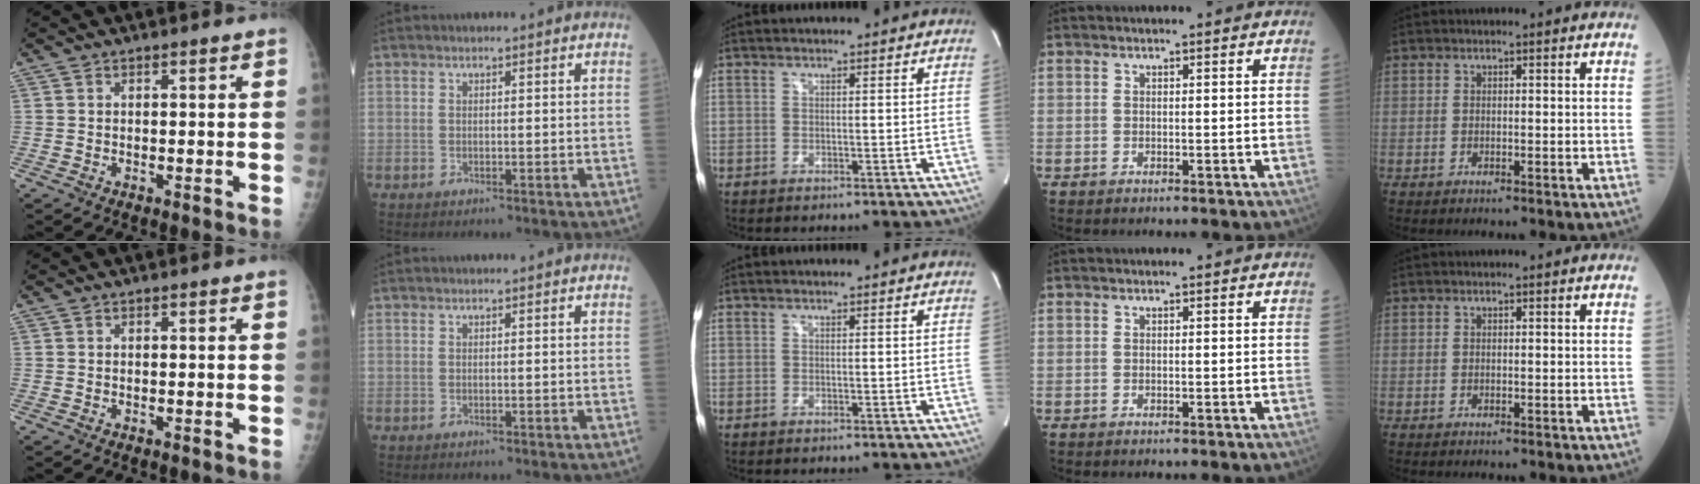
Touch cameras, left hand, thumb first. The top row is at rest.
{}